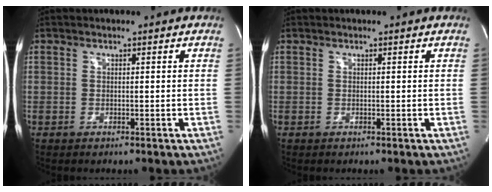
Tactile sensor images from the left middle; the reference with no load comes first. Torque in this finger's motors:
{"motor_torque": [0.02, 0.00, 0.00, -0.01]}